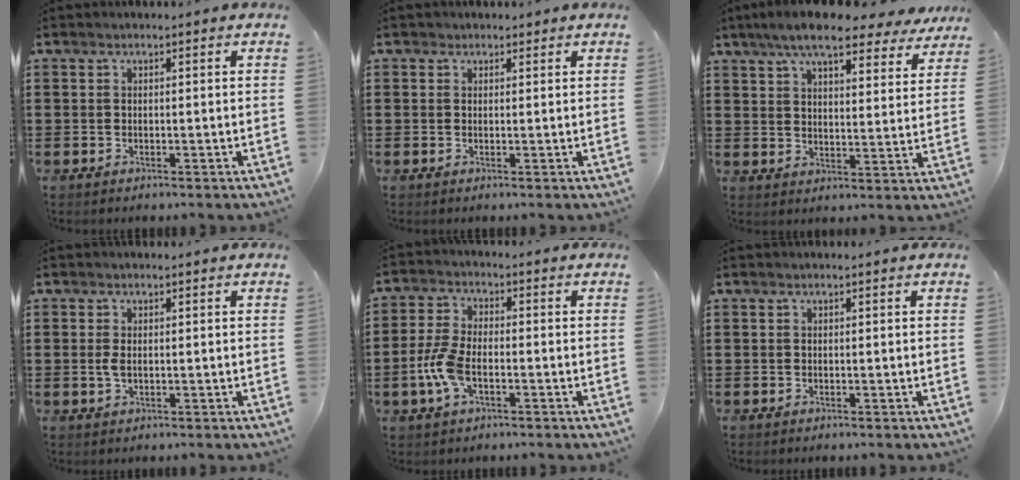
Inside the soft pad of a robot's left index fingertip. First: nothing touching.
{"total": 0.9, "force": [0.7, 0.6, 0.1], "torque": [-0.005, 0.005, 0.014]}
{"total": 8.8, "force": [7.4, 1.3, 4.6], "torque": [-0.104, -0.019, 0.132]}
{"total": 1.8, "force": [0.0, 0.8, 1.7], "torque": [-0.041, -0.002, -0.003]}
{"total": 6.8, "force": [-2.0, 3.1, 5.7], "torque": [-0.136, -0.005, -0.042]}
{"total": 0.0}